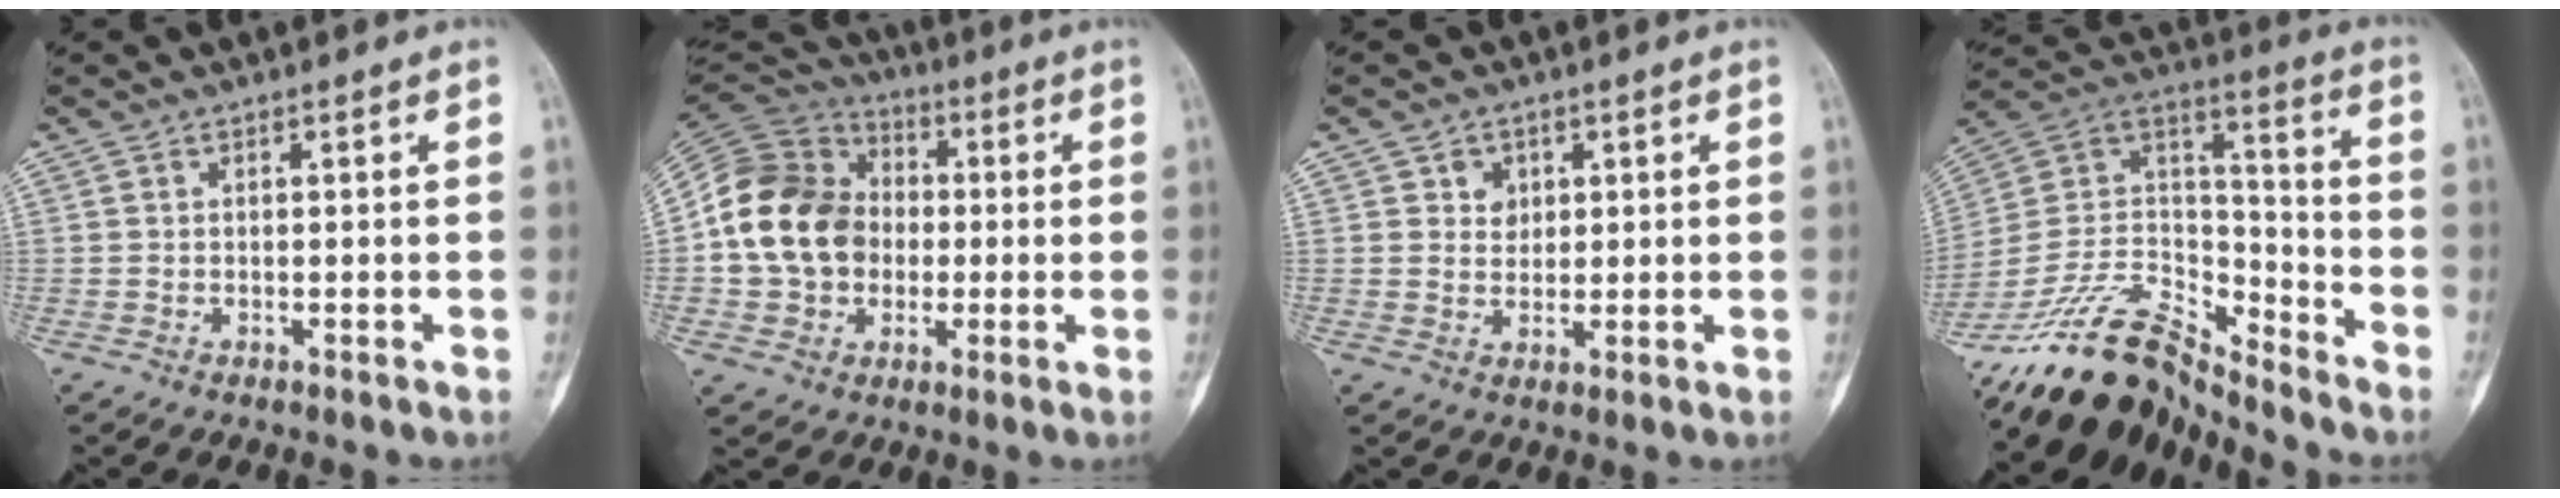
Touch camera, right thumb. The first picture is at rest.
{"total": 17.6, "force": [-0.5, 14.5, 10.1], "torque": [-0.166, 0.029, -0.012]}
{"total": 3.3, "force": [1.4, 2.9, 0.9], "torque": [0.007, -0.005, 0.022]}
{"total": 17.5, "force": [-15.8, 5.7, 4.8], "torque": [-0.076, 0.126, -0.297]}